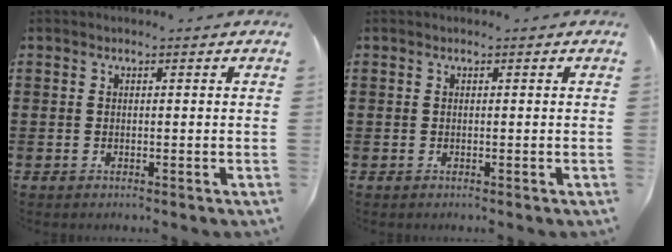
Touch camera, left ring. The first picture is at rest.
{"total": 0.0}